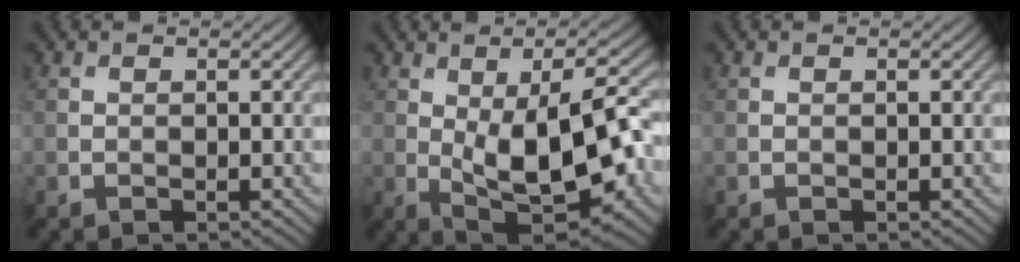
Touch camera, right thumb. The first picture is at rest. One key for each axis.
{"total": 14.3, "fx": -1.3, "fy": 6.1, "fz": 12.9, "tx": -0.206, "ty": -0.002, "tz": -0.010}
{"total": 0.0}